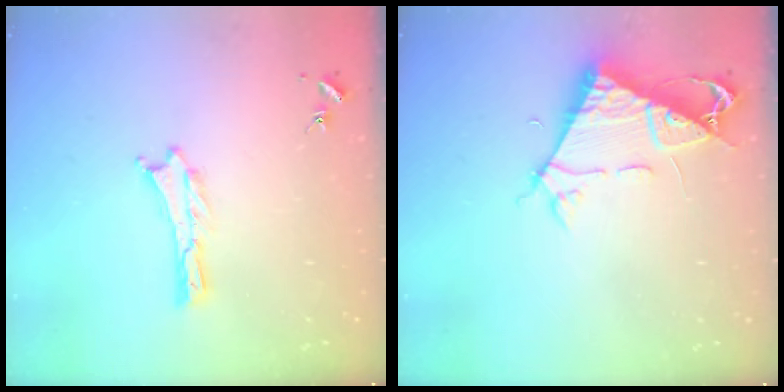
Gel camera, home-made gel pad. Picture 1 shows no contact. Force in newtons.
{"total": 7.6, "press": 7.5, "slide": 1.0}